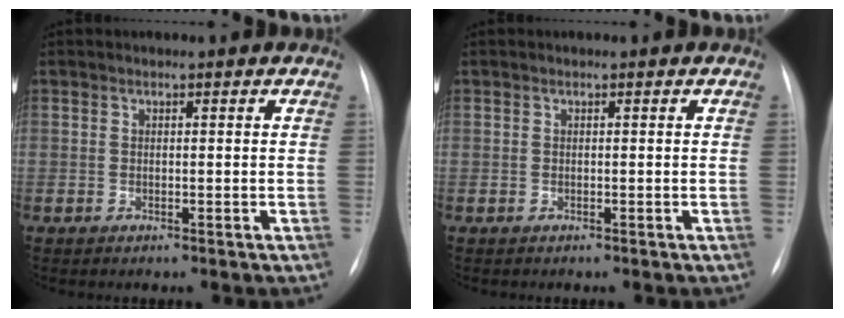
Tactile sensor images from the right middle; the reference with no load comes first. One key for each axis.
{"total": 0.0}